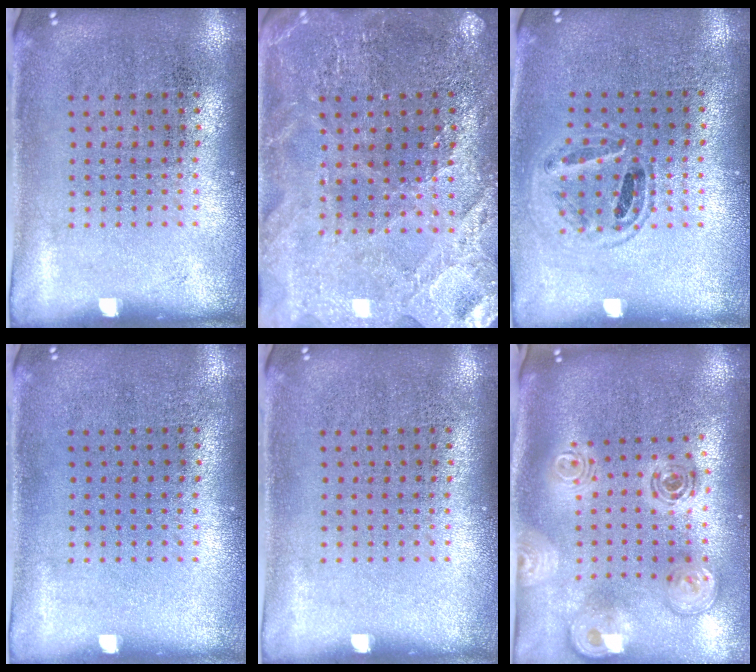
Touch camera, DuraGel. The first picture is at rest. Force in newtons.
{"total": 1.9, "press": 1.9, "slide": 0.3}
{"total": 1.0, "press": 1.0, "slide": 0.3}
{"total": 0.0}
{"total": 0.0}
{"total": 2.1, "press": 1.7, "slide": 1.3}